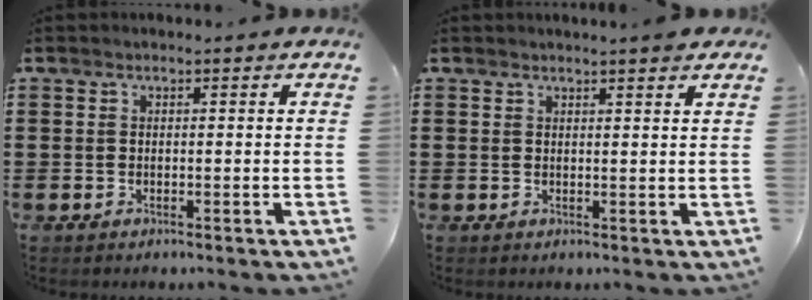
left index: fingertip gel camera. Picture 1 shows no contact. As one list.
[{"total": 1.9, "force": [1.7, -0.1, 0.7], "torque": [-0.009, -0.002, 0.032]}]